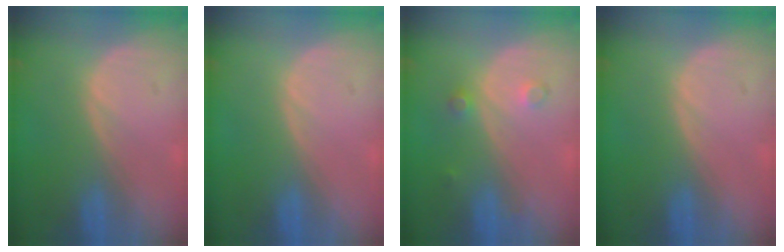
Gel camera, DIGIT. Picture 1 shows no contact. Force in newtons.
{"total": 0.0}
{"total": 2.5, "press": 2.1, "slide": 1.3}
{"total": 0.0}